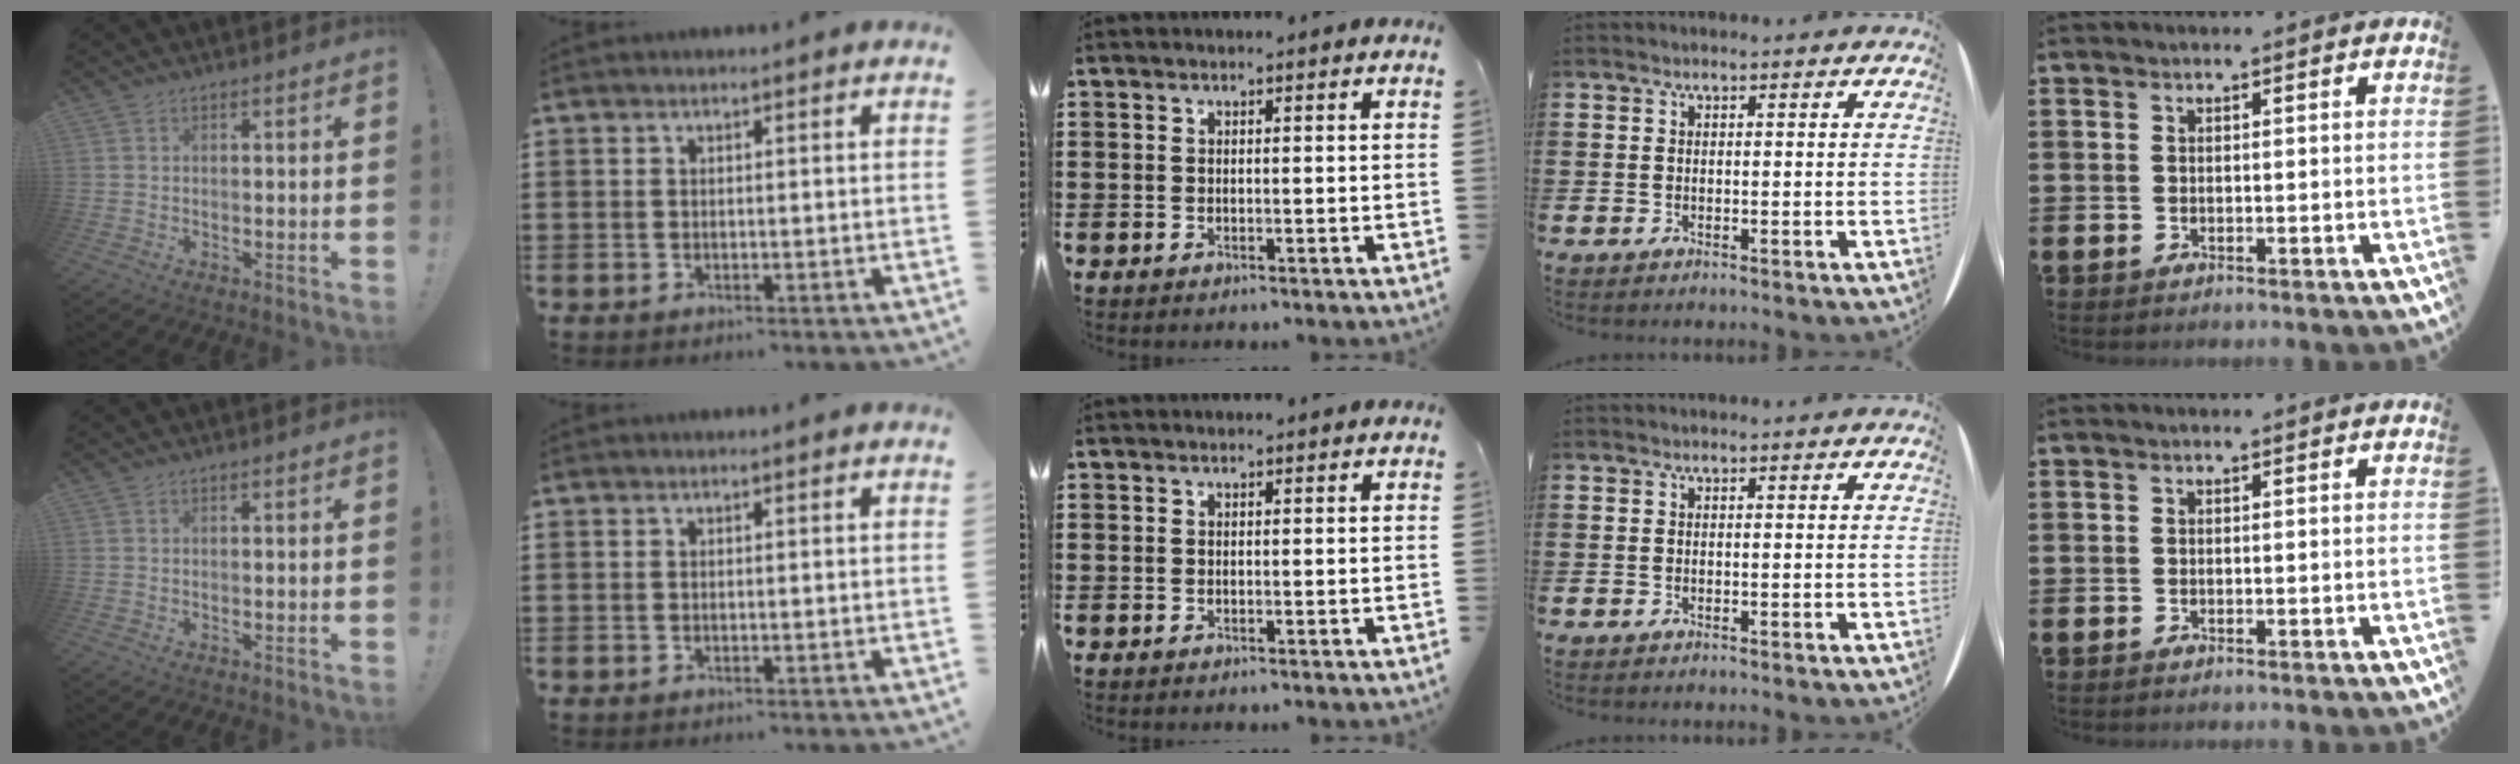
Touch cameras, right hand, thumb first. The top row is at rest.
{}